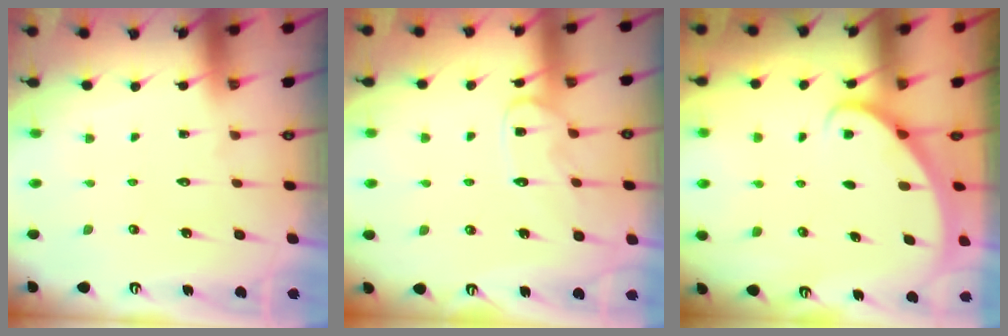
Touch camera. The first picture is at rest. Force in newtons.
{"total": 11.1, "press": 11.1, "slide": 0.8}
{"total": 1.9, "press": 1.9, "slide": 0.1}